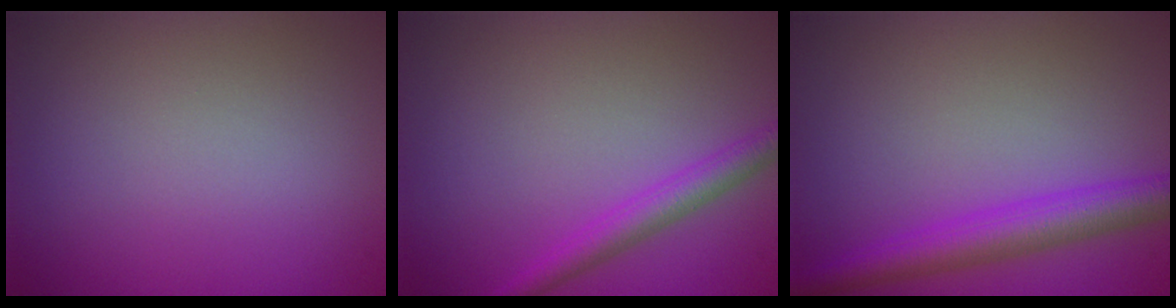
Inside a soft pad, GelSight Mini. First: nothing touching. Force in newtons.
{"total": 2.7, "press": 2.7, "slide": 0.2}
{"total": 4.5, "press": 4.5, "slide": 0.2}